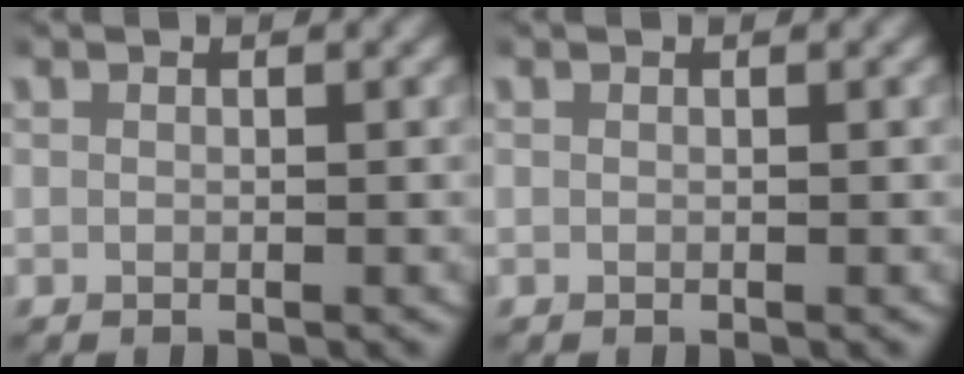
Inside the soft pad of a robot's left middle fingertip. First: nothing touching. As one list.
[{"total": 0.0}]